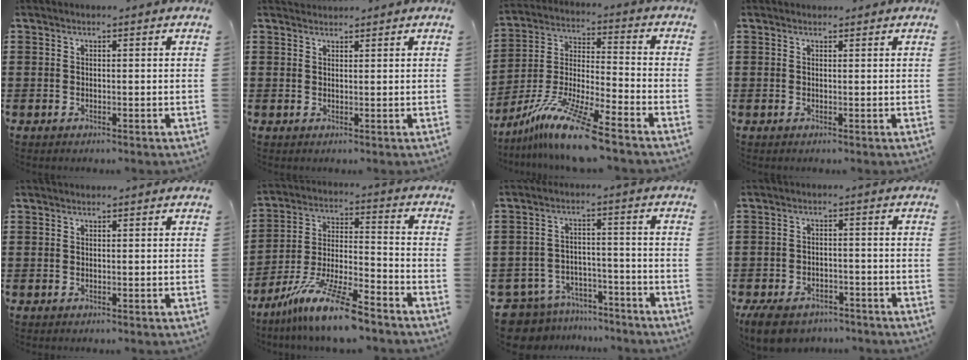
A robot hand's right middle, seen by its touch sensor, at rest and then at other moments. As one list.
[{"total": 1.3, "force": [1.3, 0.2, -0.2], "torque": [0.000, -0.001, 0.026]}, {"total": 11.1, "force": [-9.1, -0.4, 6.4], "torque": [-0.137, -0.006, -0.185]}, {"total": 0.7, "force": [0.5, 0.3, -0.2], "torque": [0.010, -0.002, 0.009]}, {"total": 0.0}, {"total": 11.7, "force": [-9.3, 0.8, 7.0], "torque": [-0.143, 0.008, -0.182]}, {"total": 7.0, "force": [-6.7, 1.8, 0.9], "torque": [-0.046, 0.013, -0.142]}, {"total": 4.3, "force": [-4.0, 1.3, 1.1], "torque": [-0.033, 0.001, -0.081]}]